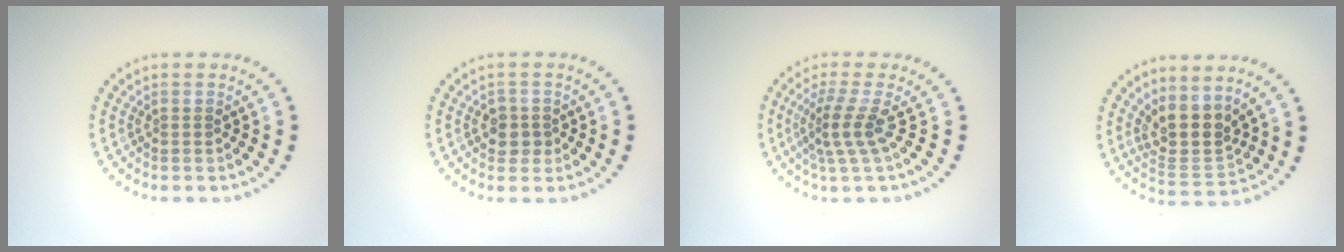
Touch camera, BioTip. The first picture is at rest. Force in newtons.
{"total": 1.8, "press": 1.6, "slide": 0.6}
{"total": 2.9, "press": 1.9, "slide": 2.2}
{"total": 3.7, "press": 2.8, "slide": 2.3}